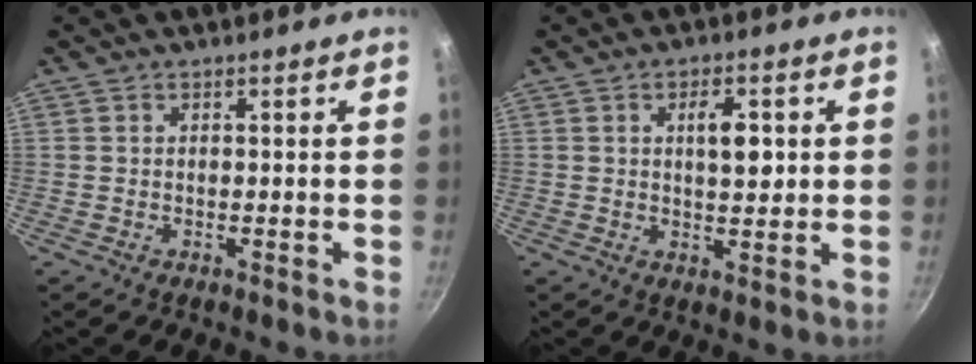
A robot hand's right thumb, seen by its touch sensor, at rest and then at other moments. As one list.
[{"total": 6.0, "force": [1.1, 2.7, 5.2], "torque": [-0.070, -0.005, 0.013]}]